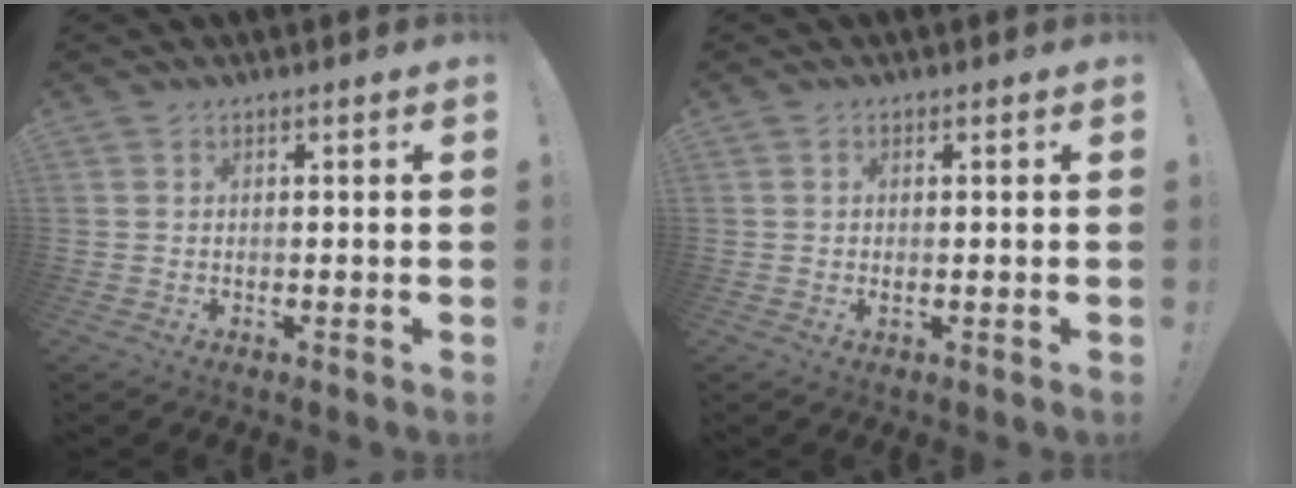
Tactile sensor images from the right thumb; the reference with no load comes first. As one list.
[{"total": 0.6, "force": [0.2, 0.1, 0.5], "torque": [-0.010, 0.000, 0.003]}]